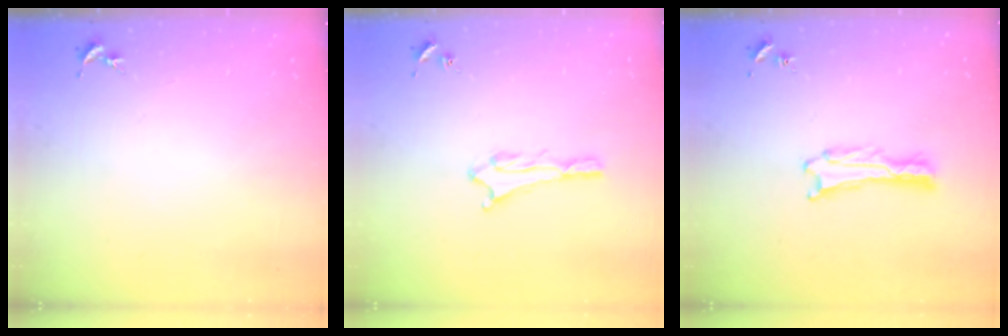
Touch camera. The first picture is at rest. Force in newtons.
{"total": 2.0, "press": 2.0, "slide": 0.2}
{"total": 0.9, "press": 0.8, "slide": 0.1}